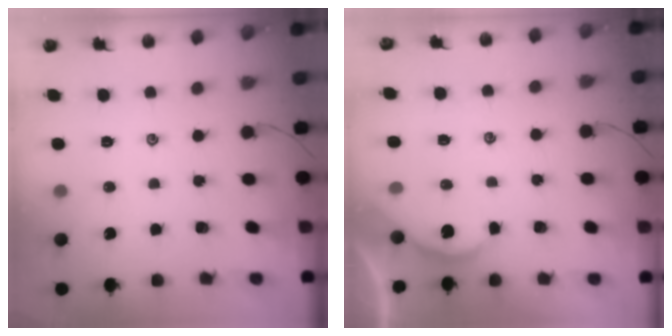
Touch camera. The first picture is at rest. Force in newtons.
{"total": 1.3, "press": 1.3, "slide": 0.2}